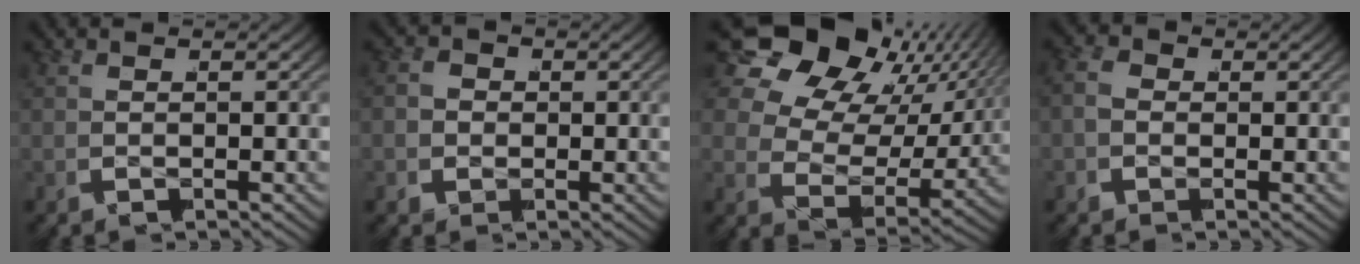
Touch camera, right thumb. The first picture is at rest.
{"total": 2.9, "force": [-0.1, 2.6, 1.2], "torque": [-0.025, -0.006, -0.004]}
{"total": 11.0, "force": [2.9, 7.3, 7.7], "torque": [-0.164, -0.001, 0.039]}
{"total": 2.5, "force": [-0.2, 2.1, 1.3], "torque": [-0.031, -0.003, -0.010]}